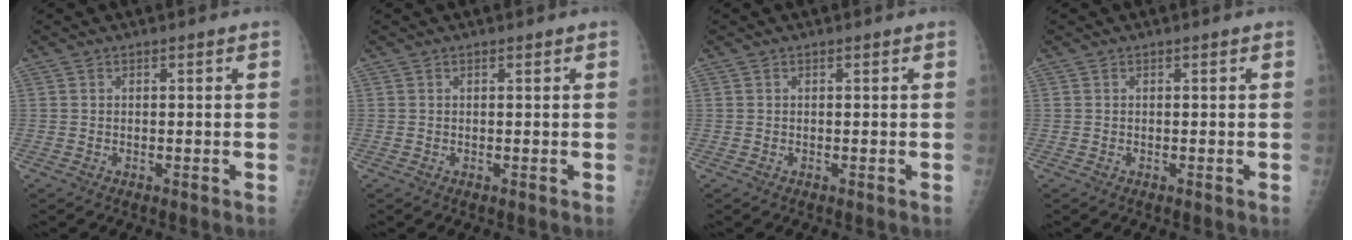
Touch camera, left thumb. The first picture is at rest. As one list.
[{"total": 0.0}, {"total": 0.0}, {"total": 0.0}]